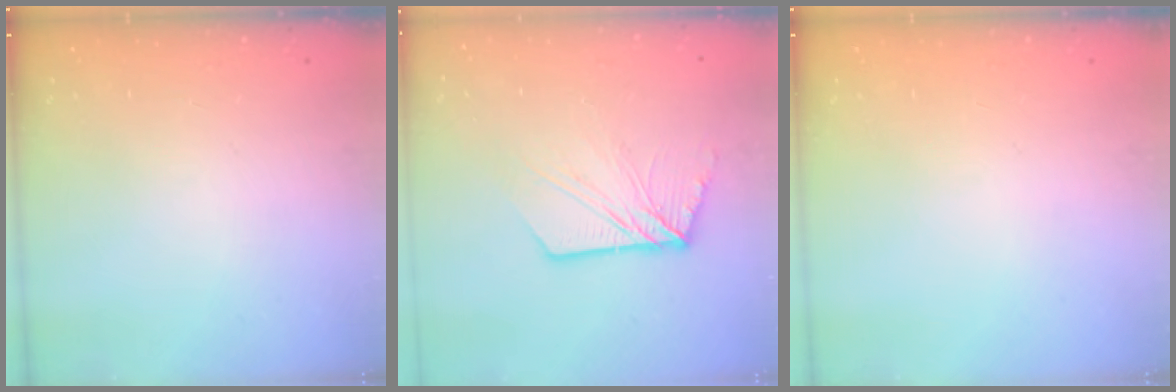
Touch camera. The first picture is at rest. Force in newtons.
{"total": 11.5, "press": 11.4, "slide": 1.0}
{"total": 0.0}